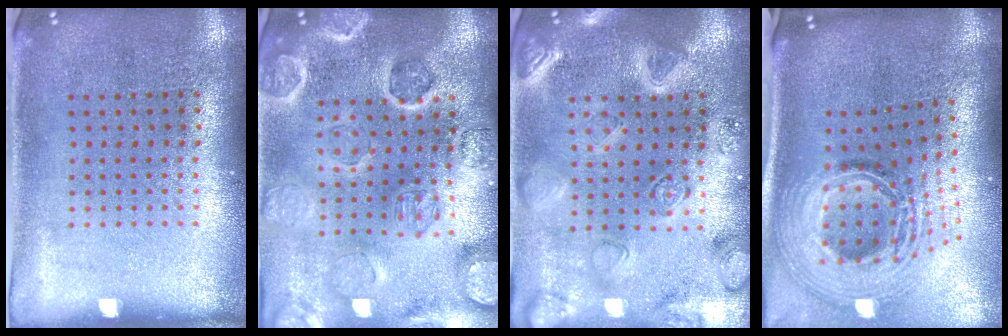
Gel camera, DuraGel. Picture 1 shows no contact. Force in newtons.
{"total": 2.7, "press": 2.7, "slide": 0.2}
{"total": 3.0, "press": 2.9, "slide": 0.8}
{"total": 2.9, "press": 2.0, "slide": 2.0}